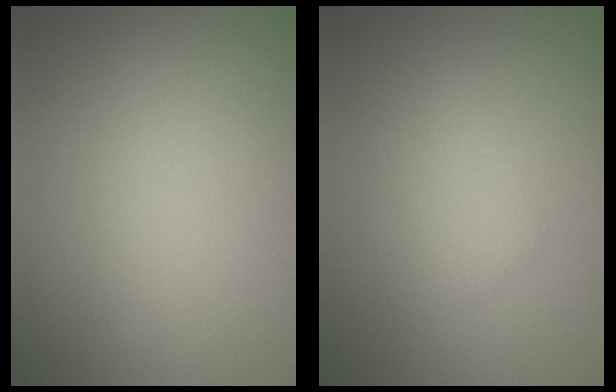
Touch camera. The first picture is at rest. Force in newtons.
{"total": 2.0, "press": 2.0, "slide": 0.1}